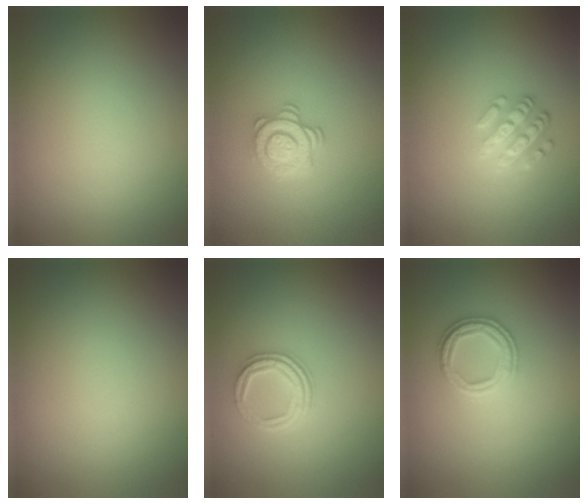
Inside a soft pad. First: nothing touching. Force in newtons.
{"total": 3.0, "press": 2.6, "slide": 1.4}
{"total": 3.5, "press": 2.7, "slide": 2.2}
{"total": 0.0}
{"total": 3.0, "press": 2.3, "slide": 1.9}
{"total": 2.6, "press": 2.5, "slide": 0.3}